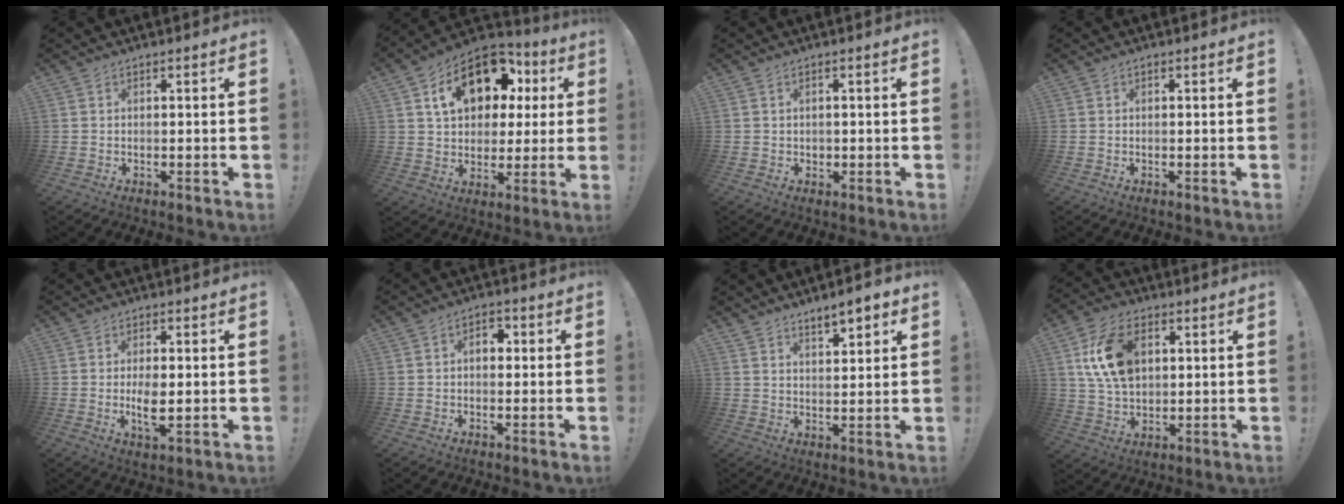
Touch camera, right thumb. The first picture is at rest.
{"total": 17.6, "force": [7.4, 11.5, 10.9], "torque": [-0.160, -0.024, 0.136]}
{"total": 1.0, "force": [0.2, 1.0, 0.2], "torque": [0.006, -0.001, 0.000]}
{"total": 0.0}
{"total": 6.0, "force": [-0.4, 2.6, 5.4], "torque": [-0.091, -0.014, -0.012]}
{"total": 3.8, "force": [0.3, 2.7, 2.6], "torque": [-0.025, -0.003, 0.000]}
{"total": 6.3, "force": [4.9, 2.0, 3.4], "torque": [-0.036, -0.032, 0.082]}
{"total": 15.3, "force": [4.4, 10.3, 10.5], "torque": [-0.187, 0.006, 0.083]}